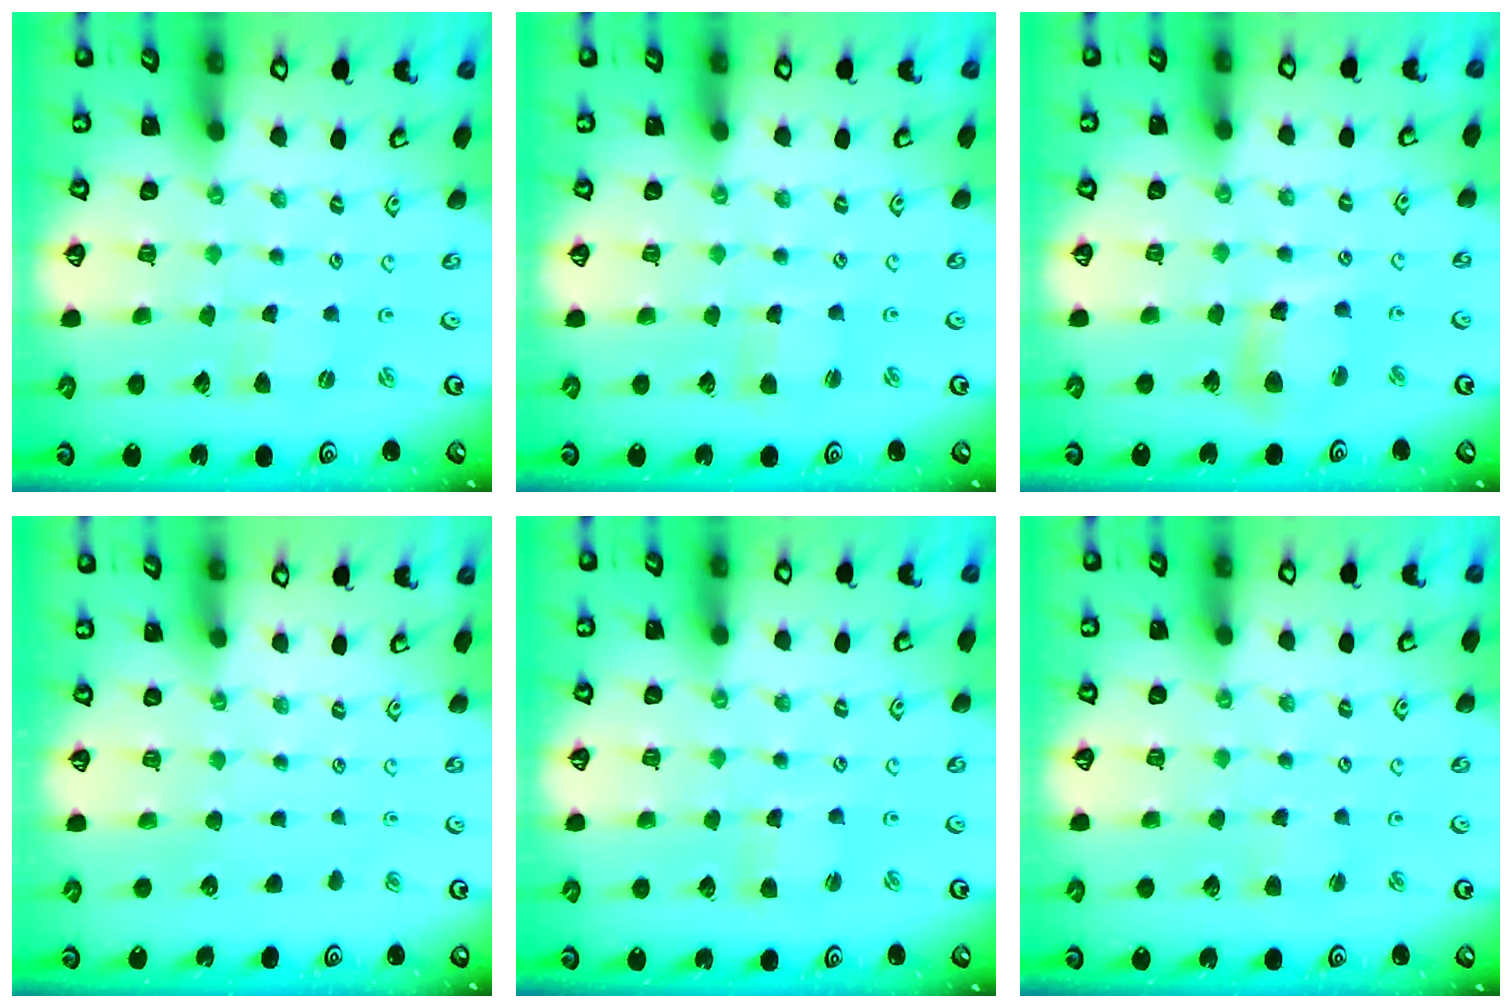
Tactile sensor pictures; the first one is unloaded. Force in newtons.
{"total": 1.4, "press": 1.4, "slide": 0.2}
{"total": 9.1, "press": 9.0, "slide": 1.4}
{"total": 0.0}
{"total": 1.7, "press": 1.7, "slide": 0.2}
{"total": 2.7, "press": 2.7, "slide": 0.2}